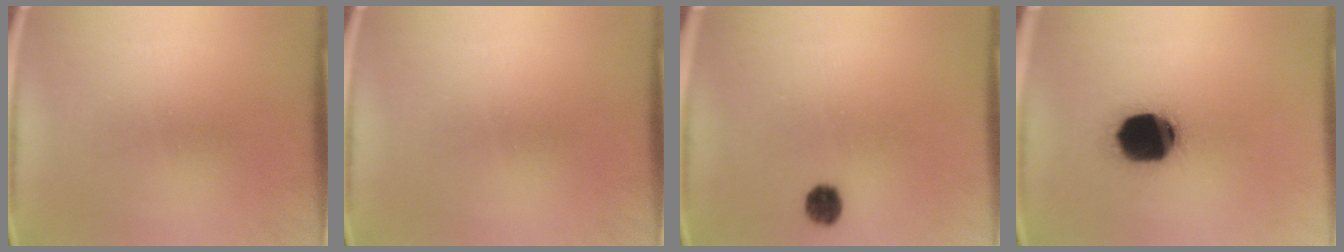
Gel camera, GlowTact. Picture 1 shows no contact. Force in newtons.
{"total": 0.0}
{"total": 4.0}
{"total": 19.1}